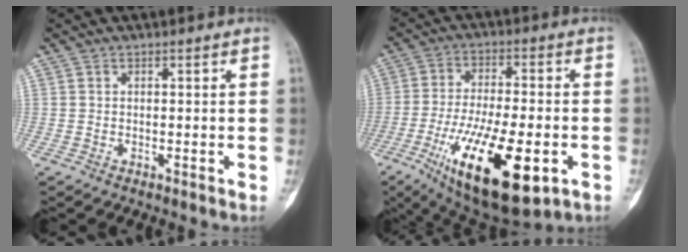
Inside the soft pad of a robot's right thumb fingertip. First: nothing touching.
{"total": 22.0, "force": [-7.8, 8.1, 19.0], "torque": [-0.342, -0.008, -0.113]}